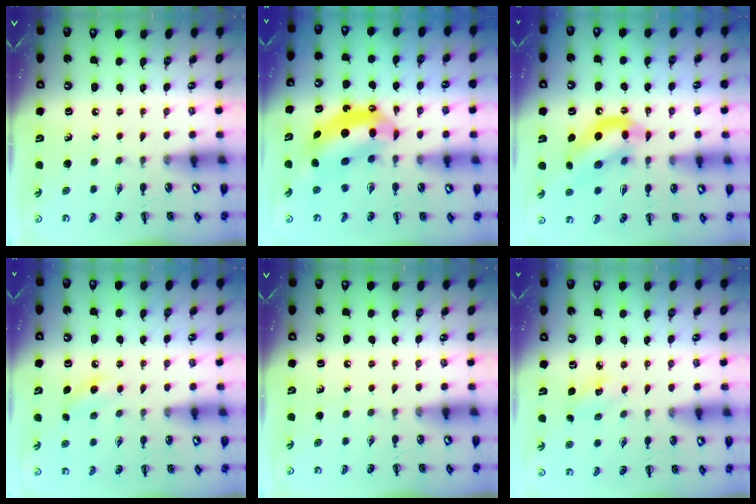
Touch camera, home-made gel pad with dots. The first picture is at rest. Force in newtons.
{"total": 11.0, "press": 10.6, "slide": 2.9}
{"total": 11.5, "press": 11.1, "slide": 3.0}
{"total": 5.4, "press": 5.2, "slide": 1.2}
{"total": 0.0}
{"total": 3.9, "press": 3.7, "slide": 1.0}